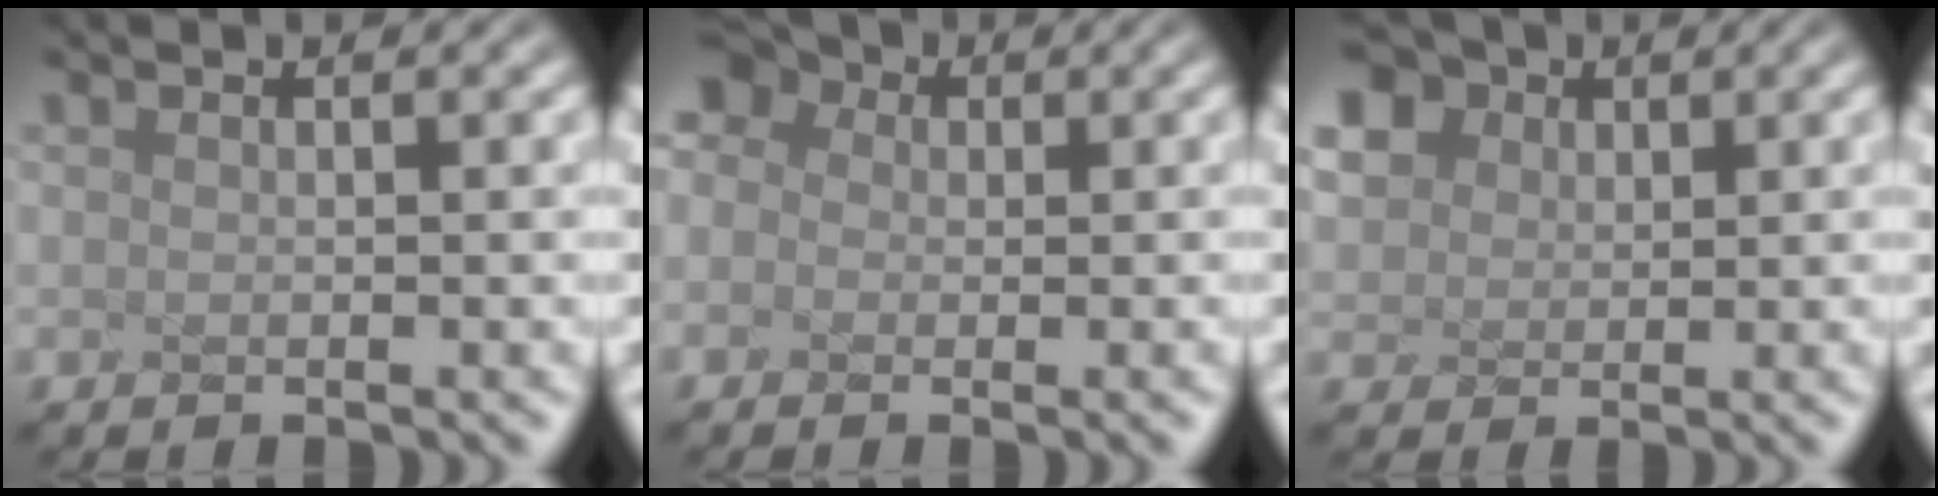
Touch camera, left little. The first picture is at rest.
{"total": 3.3, "force": [0.2, 3.0, 1.5], "torque": [-0.045, 0.020, 0.007]}
{"total": 5.3, "force": [2.8, 4.1, 1.9], "torque": [-0.107, 0.021, 0.085]}